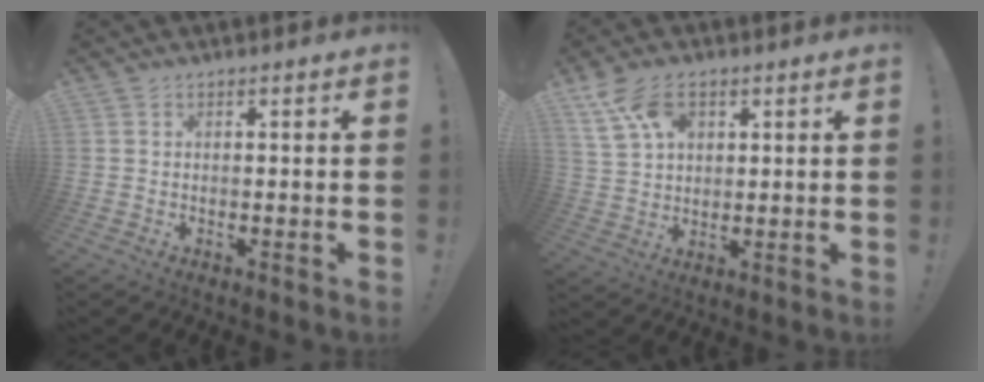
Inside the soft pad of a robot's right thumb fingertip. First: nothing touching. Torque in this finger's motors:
{"motor_torque": [0.09, 0.26, 0.72, 0.33, 0.13]}